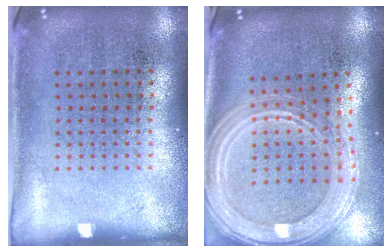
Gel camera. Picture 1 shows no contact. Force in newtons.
{"total": 2.5, "press": 2.2, "slide": 1.3}